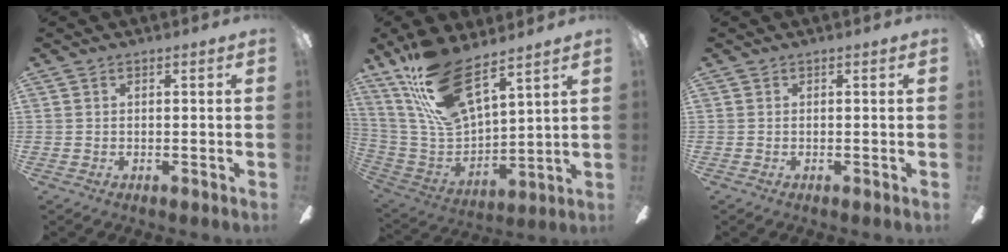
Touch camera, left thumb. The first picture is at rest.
{"total": 19.6, "force": [13.8, 7.1, 12.1], "torque": [-0.268, -0.086, 0.246]}
{"total": 0.0}